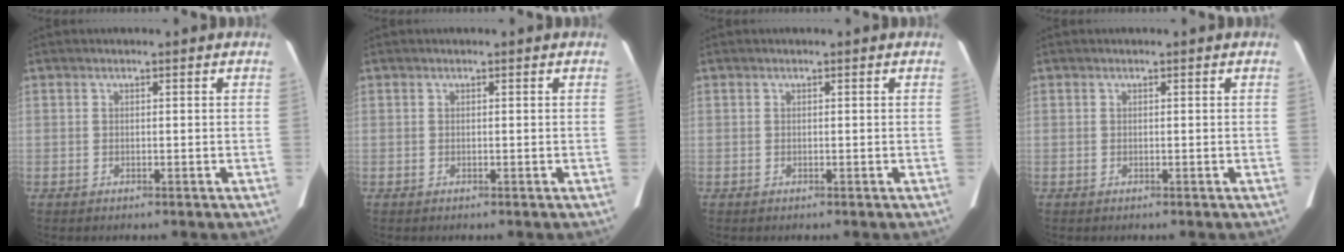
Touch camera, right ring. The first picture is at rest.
{"total": 0.0}
{"total": 0.0}
{"total": 0.0}